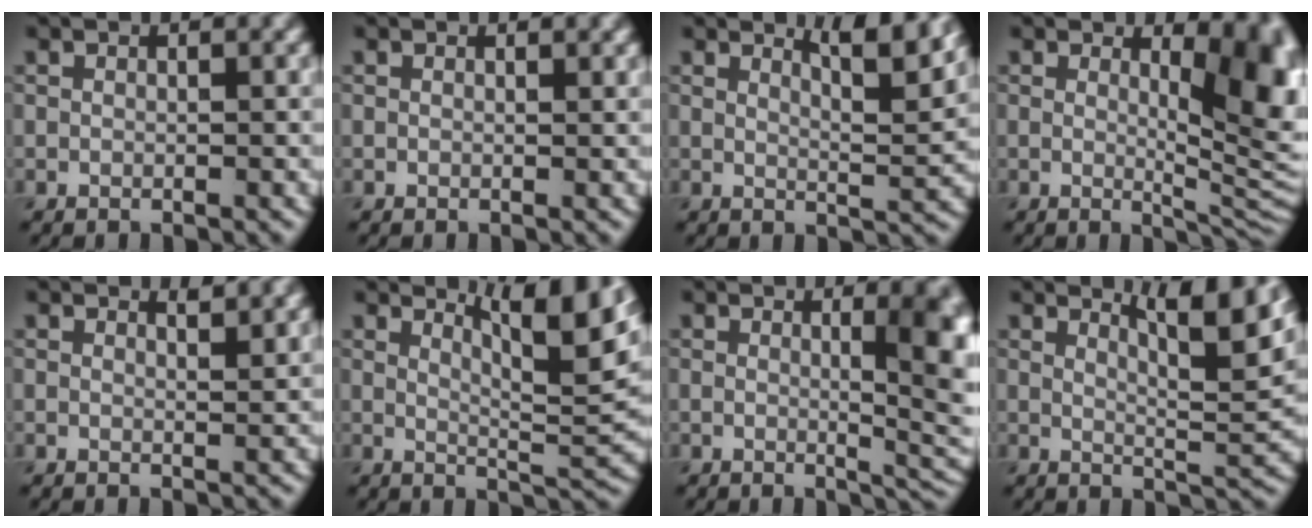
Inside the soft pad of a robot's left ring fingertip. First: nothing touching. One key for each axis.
{"total": 0.6, "fx": 0.5, "fy": 0.1, "fz": 0.4, "tx": -0.007, "ty": 0.002, "tz": 0.007}
{"total": 4.5, "fx": 3.1, "fy": 1.0, "fz": 3.2, "tx": -0.042, "ty": 0.000, "tz": 0.045}
{"total": 9.1, "fx": 2.2, "fy": 3.7, "fz": 8.0, "tx": -0.088, "ty": -0.010, "tz": 0.041}
{"total": 1.6, "fx": 1.4, "fy": 0.3, "fz": 0.7, "tx": -0.006, "ty": 0.003, "tz": 0.019}
{"total": 8.0, "fx": 4.6, "fy": 1.8, "fz": 6.3, "tx": -0.078, "ty": 0.004, "tz": 0.077}
{"total": 7.1, "fx": 1.2, "fy": 2.4, "fz": 6.6, "tx": -0.061, "ty": -0.004, "tz": 0.023}
{"total": 7.0, "fx": 4.2, "fy": 1.5, "fz": 5.5, "tx": -0.068, "ty": 0.003, "tz": 0.068}